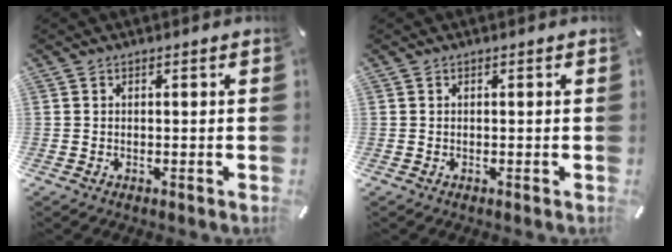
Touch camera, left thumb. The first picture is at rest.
{"total": 0.0}